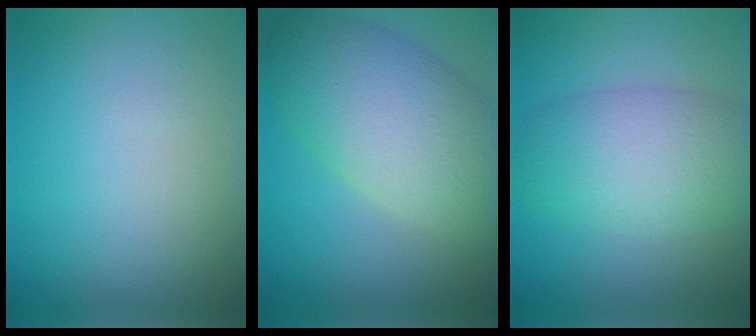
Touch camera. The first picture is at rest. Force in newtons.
{"total": 9.0, "press": 9.0, "slide": 0.5}
{"total": 6.7, "press": 6.7, "slide": 0.5}